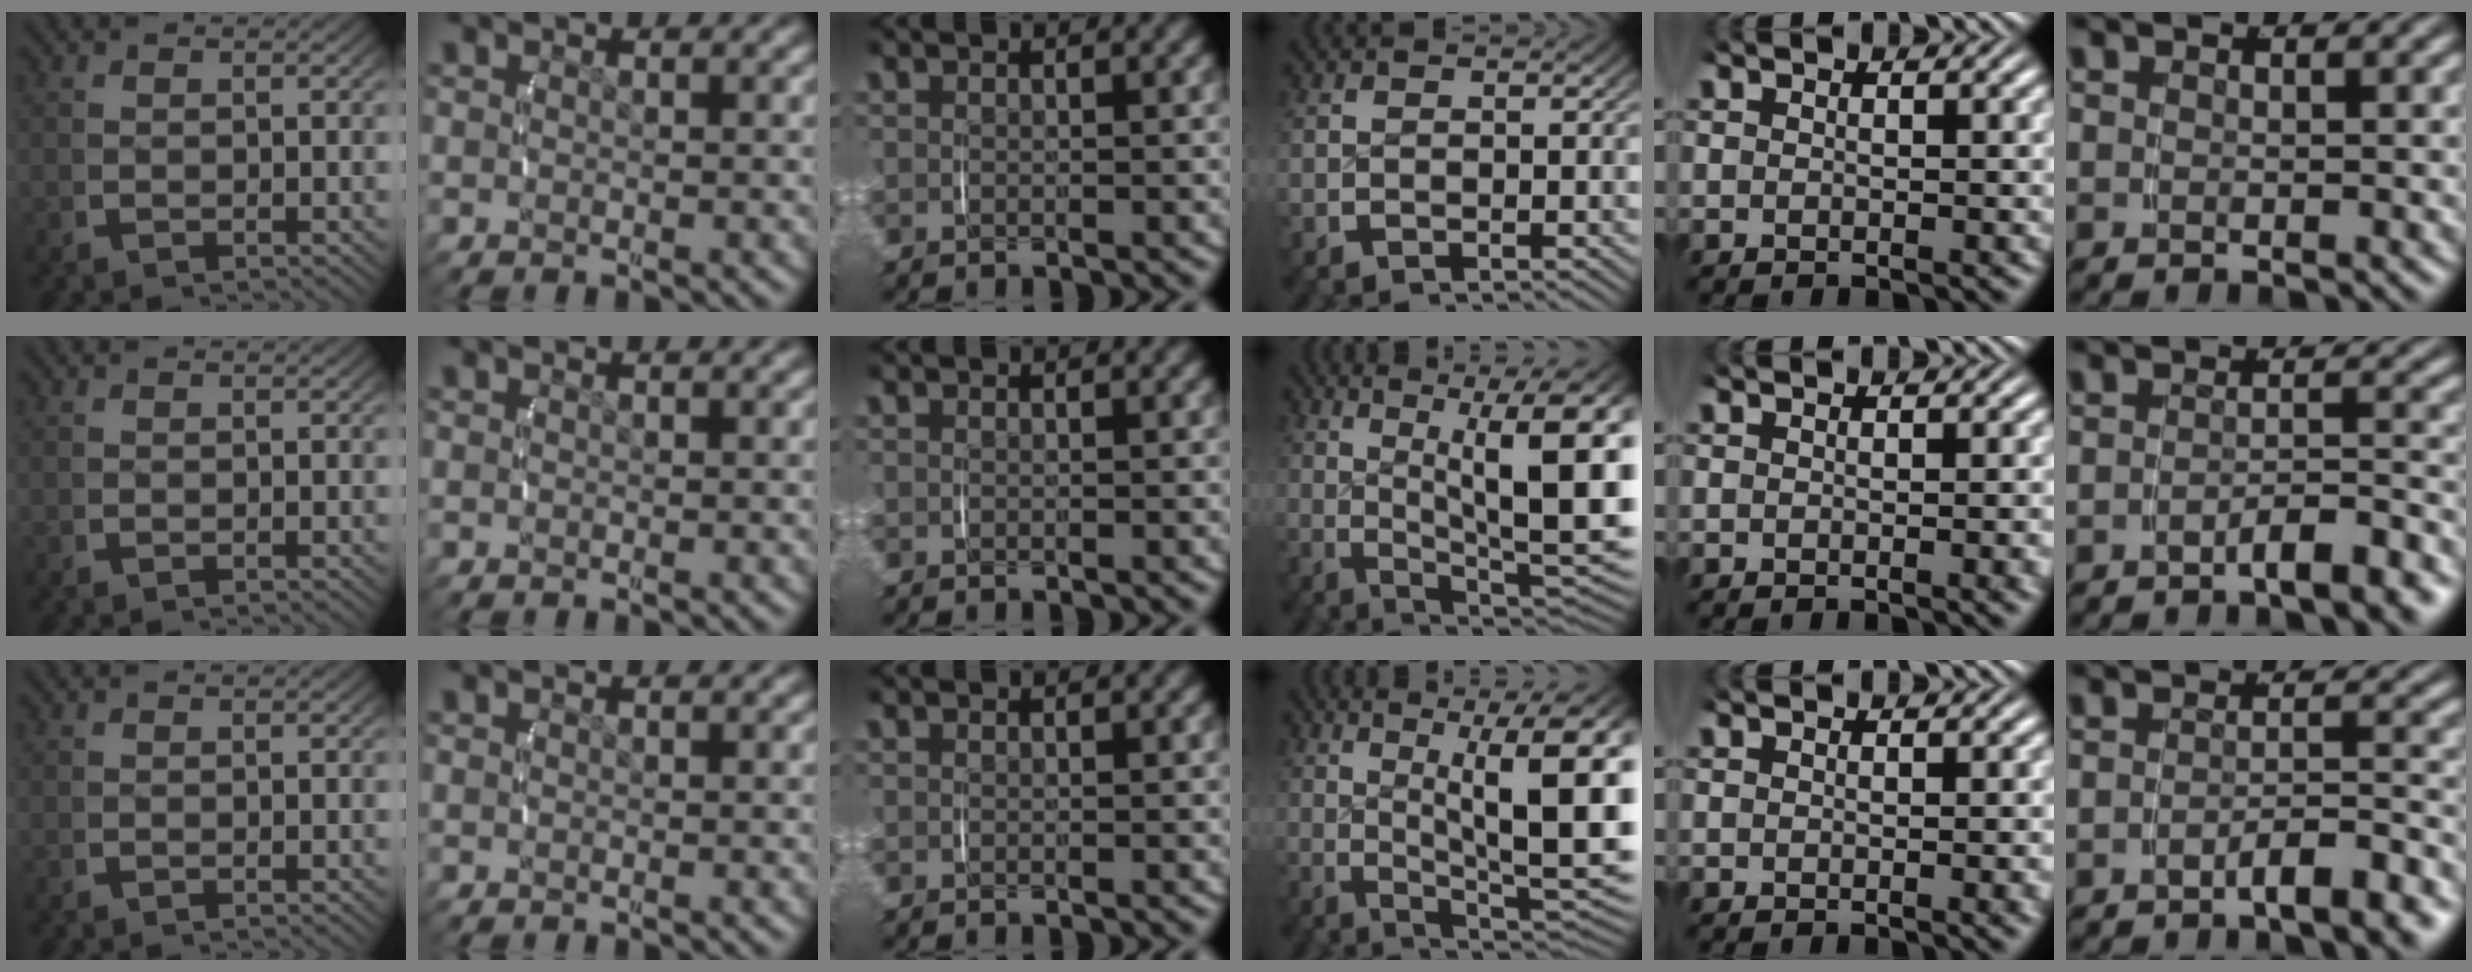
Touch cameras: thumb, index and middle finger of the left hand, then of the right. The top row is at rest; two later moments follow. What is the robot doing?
{"motion": "lift_and_place", "object": "measuring cup"}